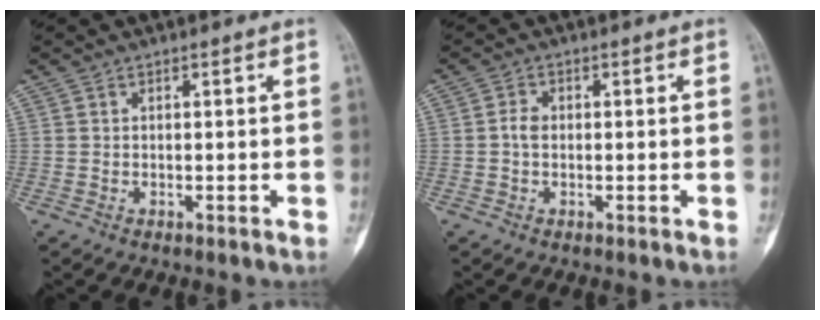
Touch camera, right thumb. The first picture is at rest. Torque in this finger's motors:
{"motor_torque": [-0.16, -0.12, 0.37, -0.29, 0.01]}